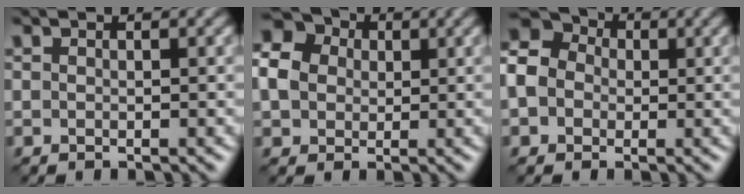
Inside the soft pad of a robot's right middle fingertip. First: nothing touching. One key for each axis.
{"total": 6.9, "fx": 1.4, "fy": 5.8, "fz": 3.3, "tx": -0.085, "ty": 0.032, "tz": 0.011}
{"total": 8.7, "fx": 0.1, "fy": 7.7, "fz": 4.2, "tx": -0.102, "ty": 0.034, "tz": -0.042}